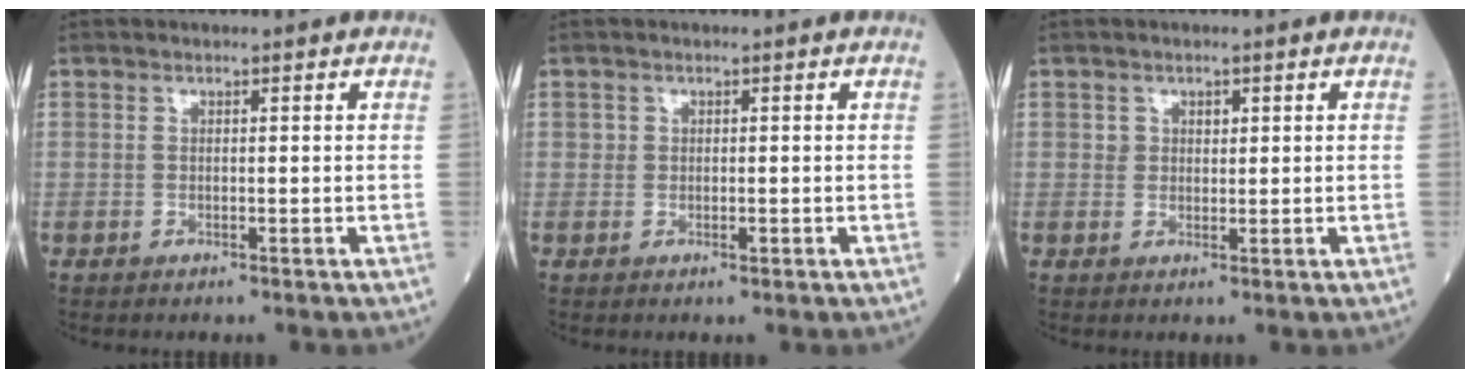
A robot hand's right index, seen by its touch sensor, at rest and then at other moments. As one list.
[{"total": 1.0, "force": [0.0, 0.9, 0.5], "torque": [-0.005, 0.001, -0.002]}, {"total": 1.7, "force": [0.7, 1.4, 0.7], "torque": [-0.005, 0.000, 0.010]}]